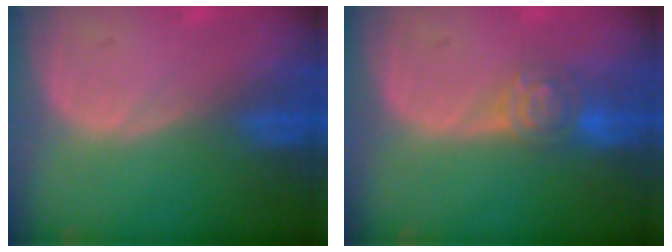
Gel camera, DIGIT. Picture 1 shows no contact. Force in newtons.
{"total": 4.6, "press": 4.0, "slide": 2.3}